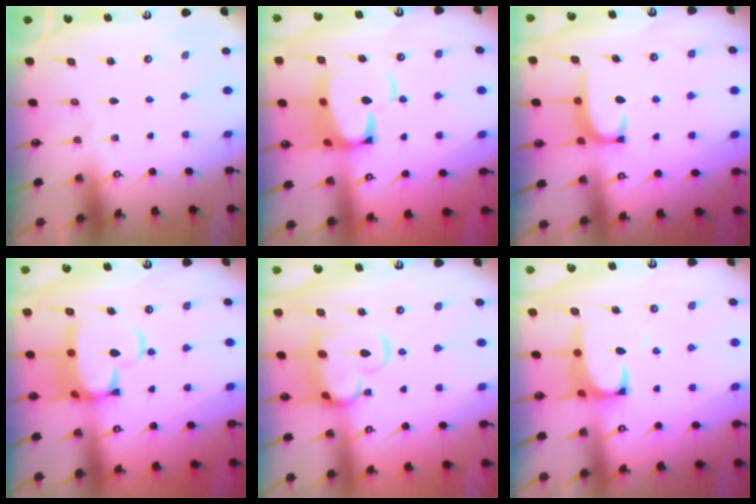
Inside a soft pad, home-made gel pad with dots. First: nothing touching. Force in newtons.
{"total": 7.4, "press": 7.3, "slide": 1.2}
{"total": 2.8, "press": 2.8, "slide": 0.4}
{"total": 8.4, "press": 8.1, "slide": 2.1}
{"total": 6.7, "press": 6.5, "slide": 1.6}
{"total": 1.7, "press": 1.6, "slide": 0.7}